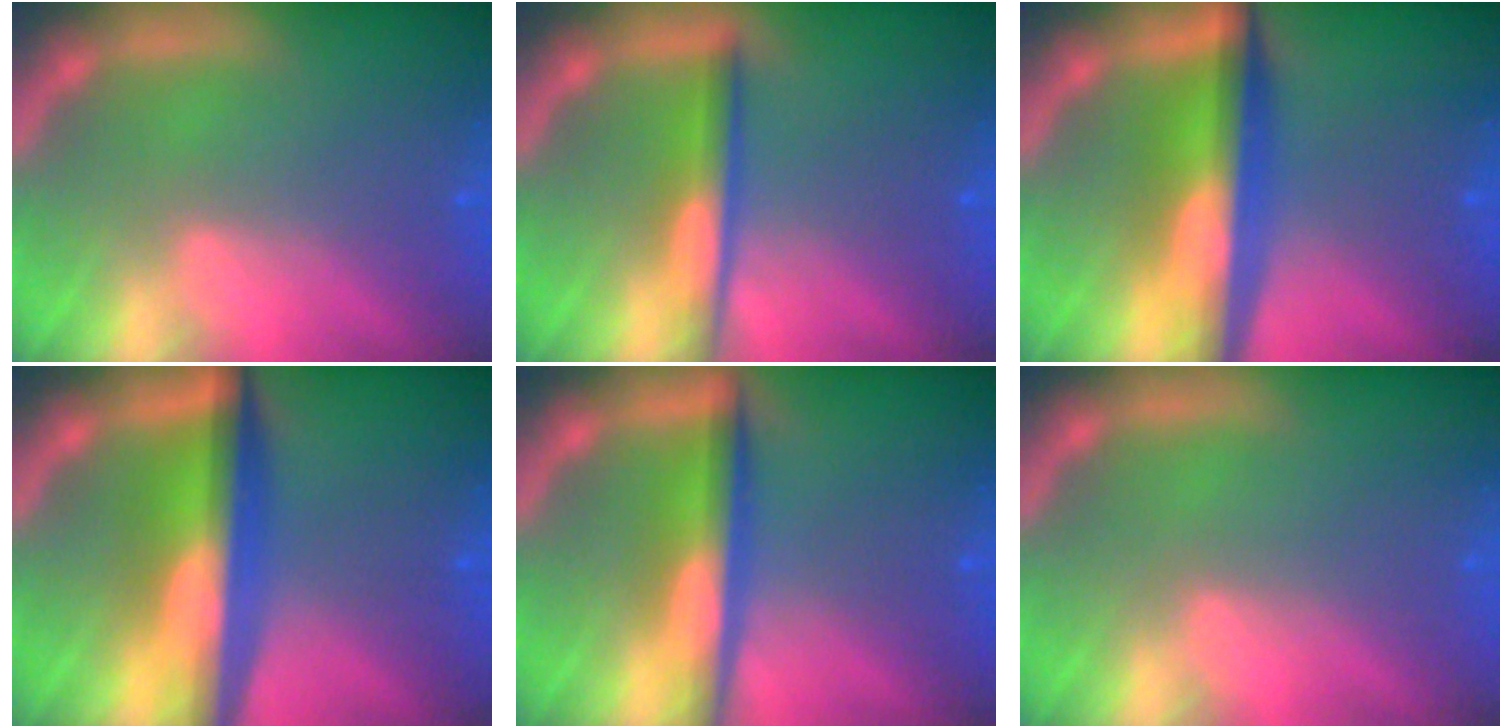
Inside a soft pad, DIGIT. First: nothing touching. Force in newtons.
{"total": 3.5}
{"total": 7.5}
{"total": 8.1}
{"total": 5.0}
{"total": 0.0}